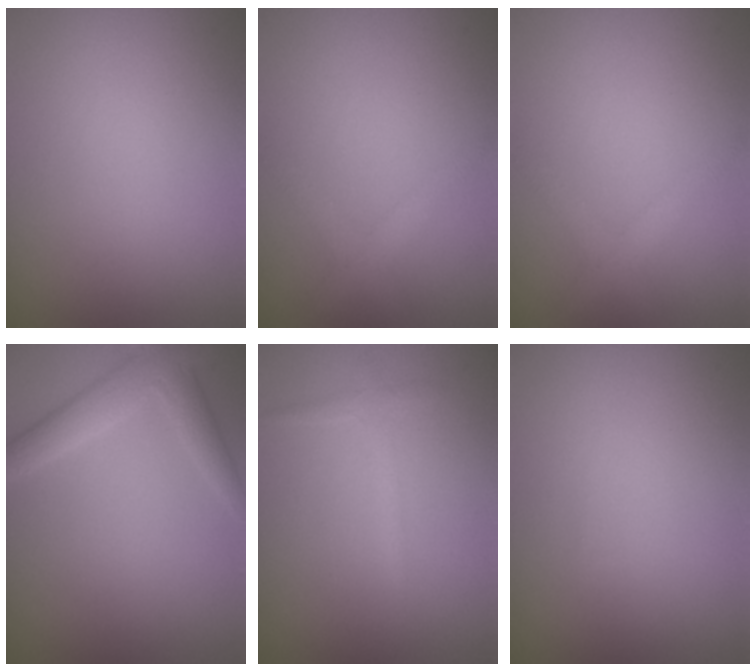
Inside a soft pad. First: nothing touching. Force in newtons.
{"total": 2.1, "press": 2.1, "slide": 0.1}
{"total": 2.1, "press": 2.1, "slide": 0.1}
{"total": 3.0, "press": 3.0, "slide": 0.1}
{"total": 1.1, "press": 1.1, "slide": 0.1}
{"total": 0.0}